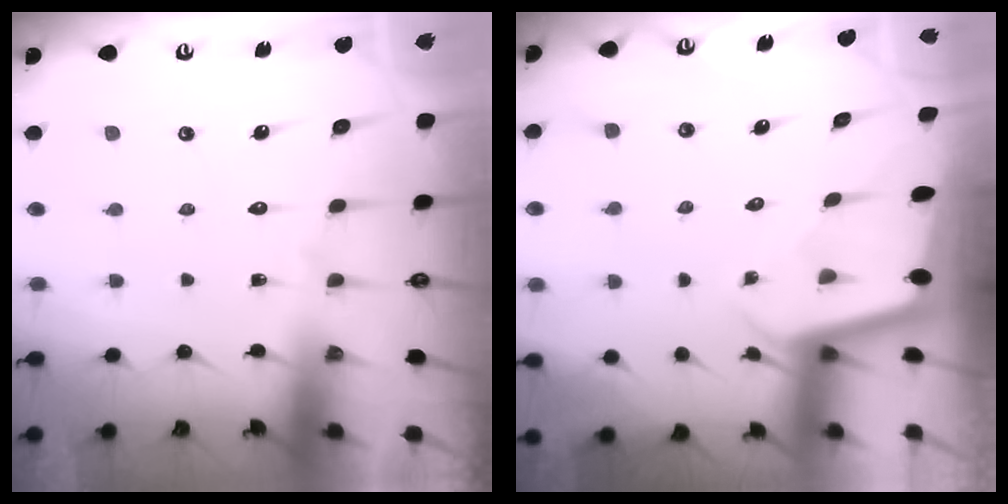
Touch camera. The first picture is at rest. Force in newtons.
{"total": 1.8, "press": 1.8, "slide": 0.1}